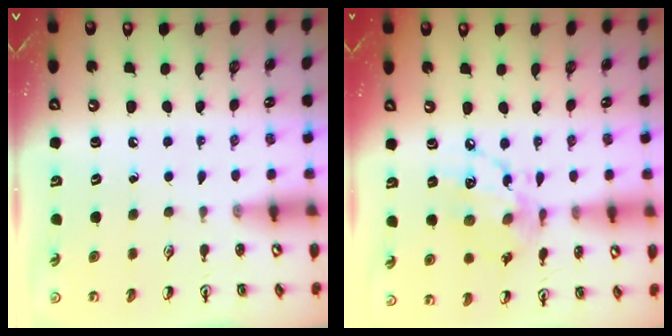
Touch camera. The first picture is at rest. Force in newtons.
{"total": 13.0, "press": 13.0, "slide": 1.0}